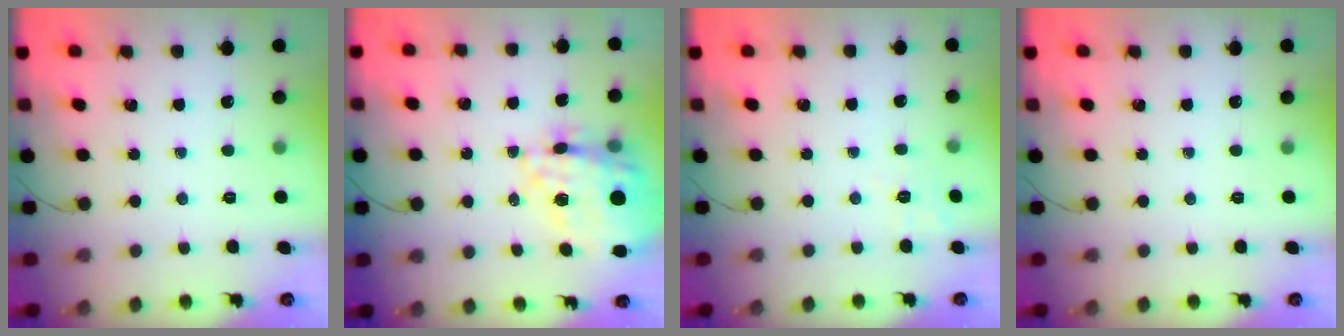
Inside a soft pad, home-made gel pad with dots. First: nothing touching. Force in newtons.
{"total": 18.6, "press": 17.9, "slide": 5.2}
{"total": 3.3, "press": 2.7, "slide": 1.9}
{"total": 0.0}